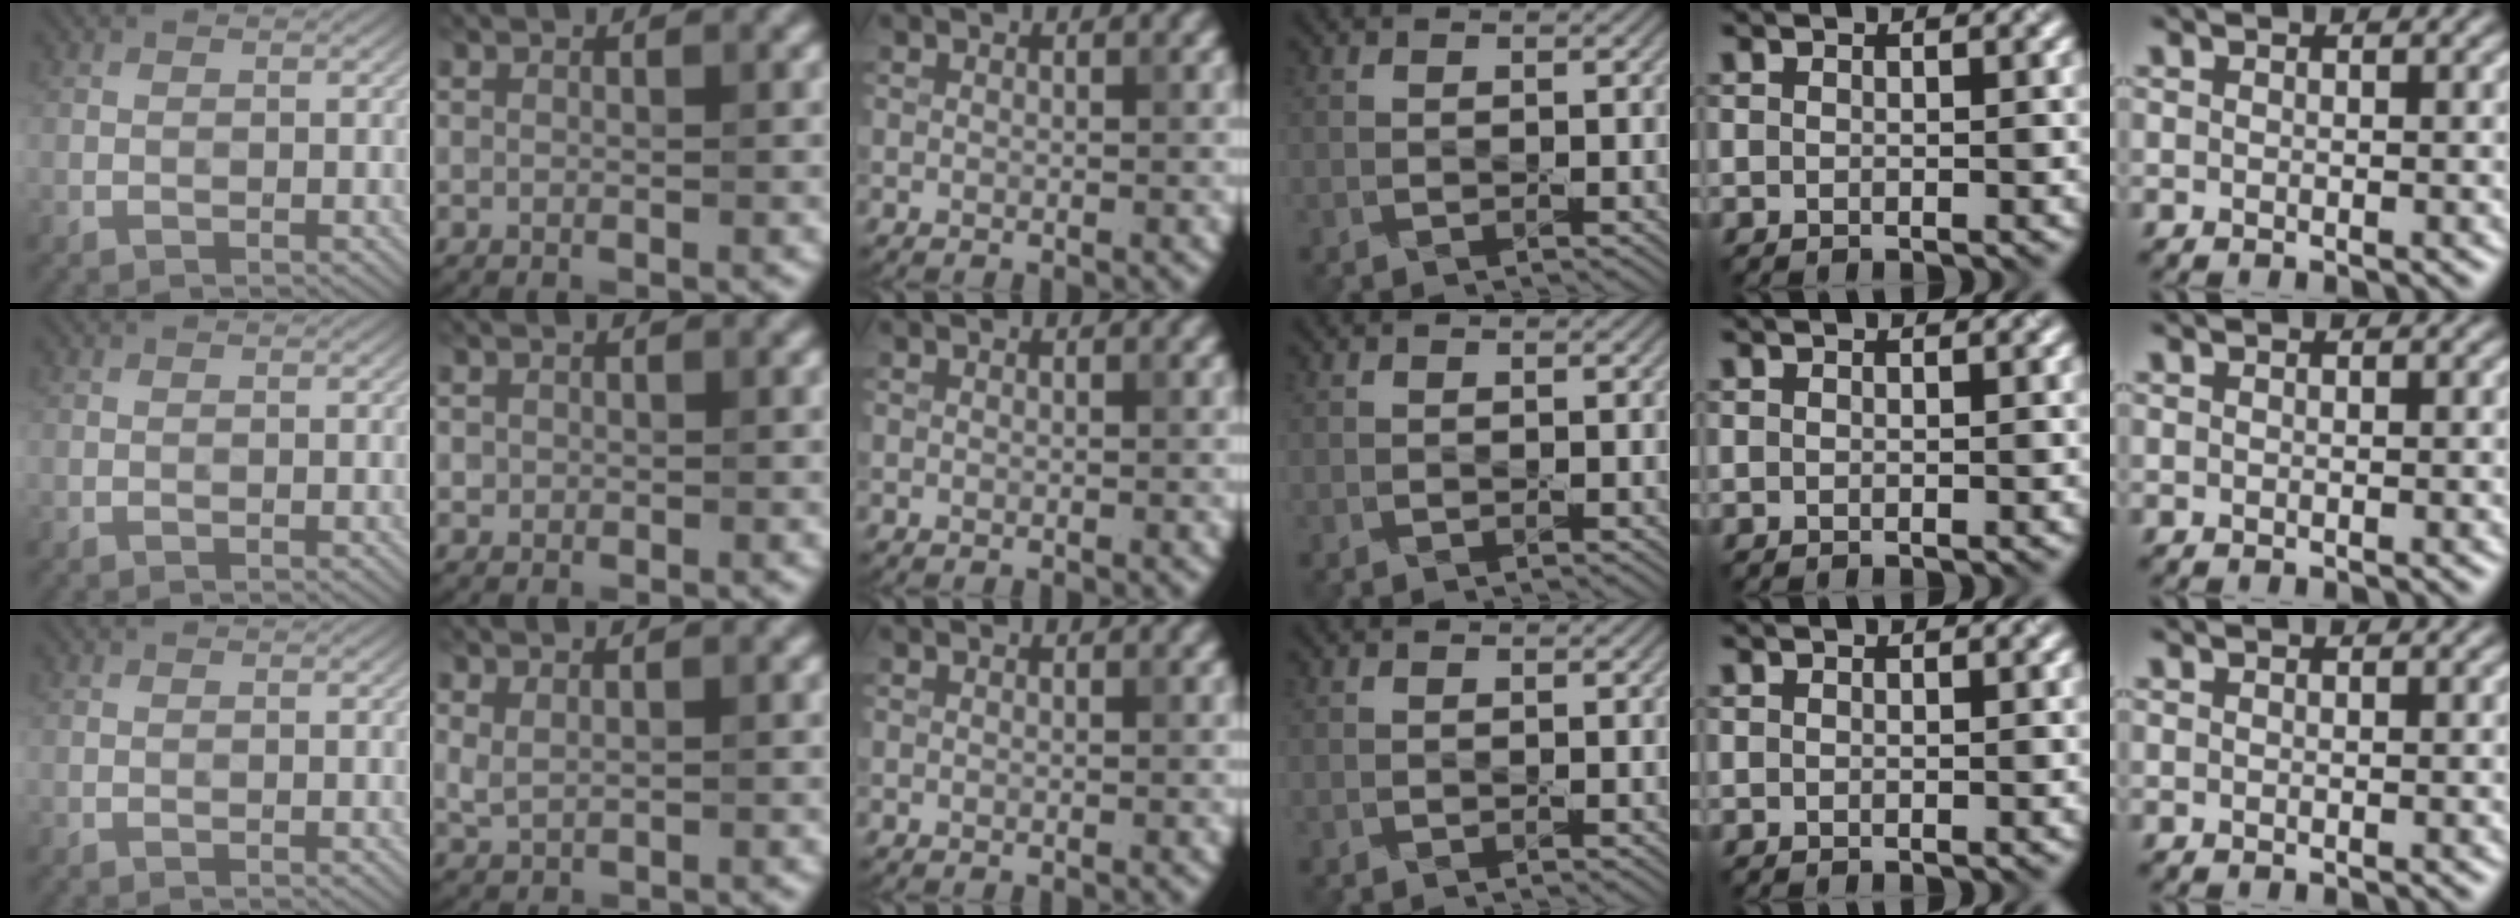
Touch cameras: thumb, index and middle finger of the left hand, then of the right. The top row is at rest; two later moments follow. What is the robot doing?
{"motion": "press", "object": "toy piano key"}